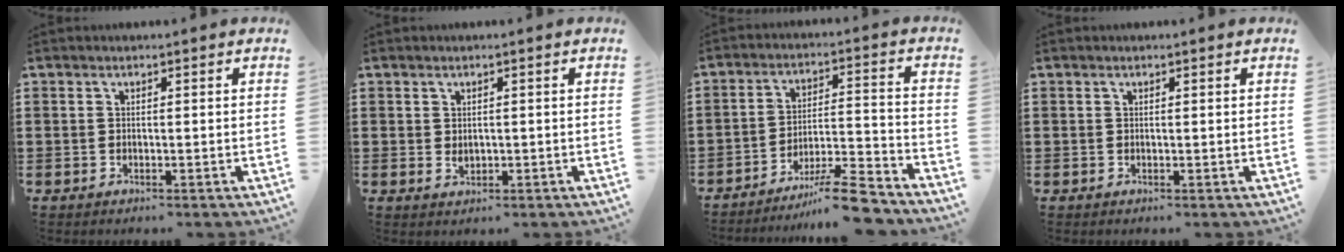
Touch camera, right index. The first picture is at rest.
{"total": 1.2, "force": [0.1, 0.8, 0.9], "torque": [-0.019, 0.005, 0.002]}
{"total": 9.7, "force": [-8.1, 0.6, 5.3], "torque": [-0.073, 0.024, -0.151]}
{"total": 0.0}